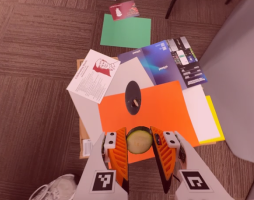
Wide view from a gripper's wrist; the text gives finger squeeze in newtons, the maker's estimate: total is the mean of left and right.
{"total": 9.4, "left": 10.3, "right": 8.5}